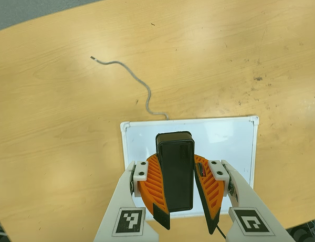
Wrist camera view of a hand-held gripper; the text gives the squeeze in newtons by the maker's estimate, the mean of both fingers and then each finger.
{"total": 10.7, "left": 10.3, "right": 11.1}